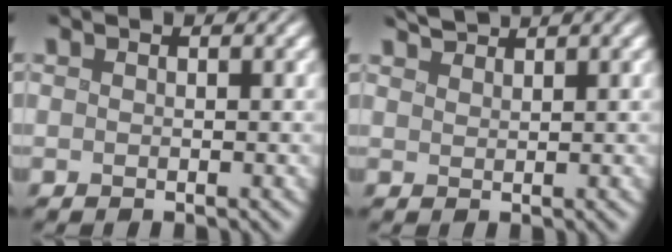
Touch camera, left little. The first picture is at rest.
{"total": 1.9, "force": [1.8, 0.1, 0.5], "torque": [-0.009, 0.007, 0.038]}